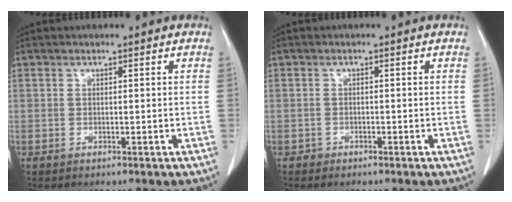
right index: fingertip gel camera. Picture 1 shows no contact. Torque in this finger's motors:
{"motor_torque": [-0.36, -0.09, -0.70, -0.18]}